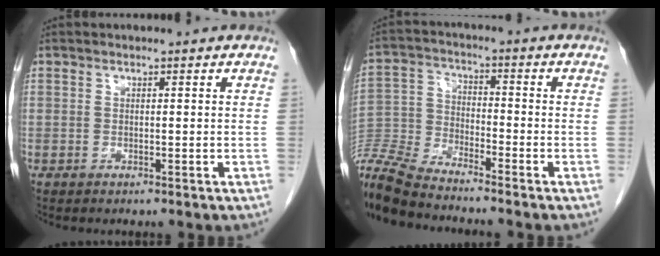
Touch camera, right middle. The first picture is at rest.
{"total": 11.4, "force": [-10.8, 0.2, 3.7], "torque": [-0.079, -0.013, -0.214]}